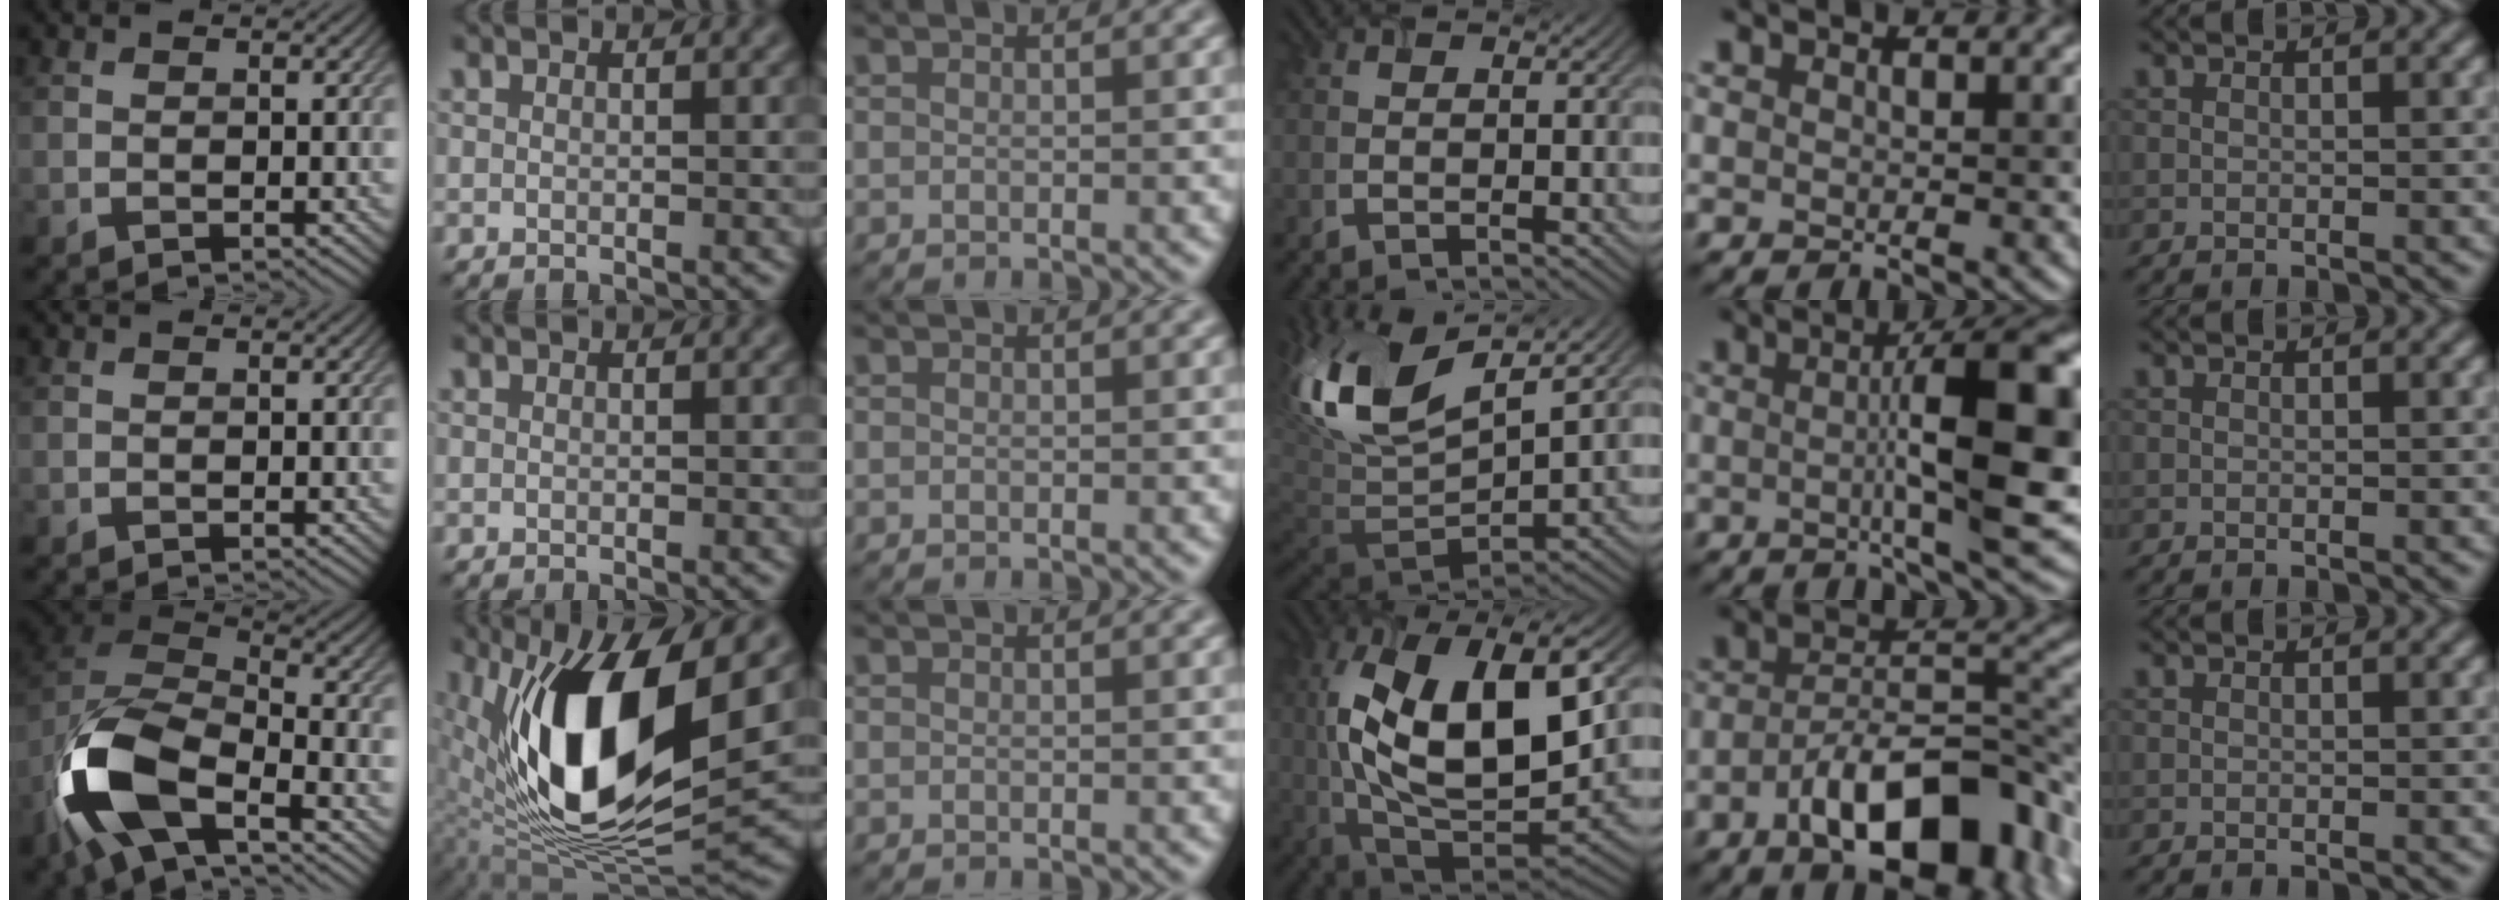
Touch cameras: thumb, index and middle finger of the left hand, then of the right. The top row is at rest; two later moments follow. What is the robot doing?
{"motion": "extract", "object": "airpods case & airpods"}